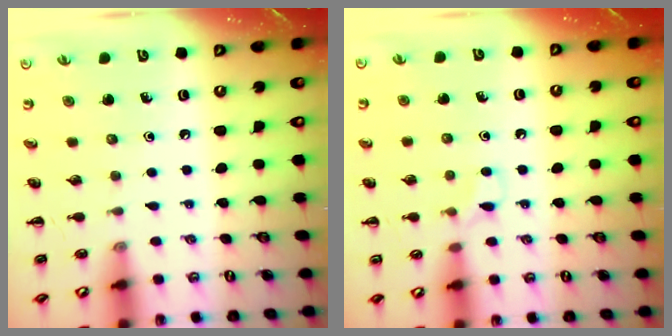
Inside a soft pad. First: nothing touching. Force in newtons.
{"total": 3.9, "press": 3.7, "slide": 1.2}